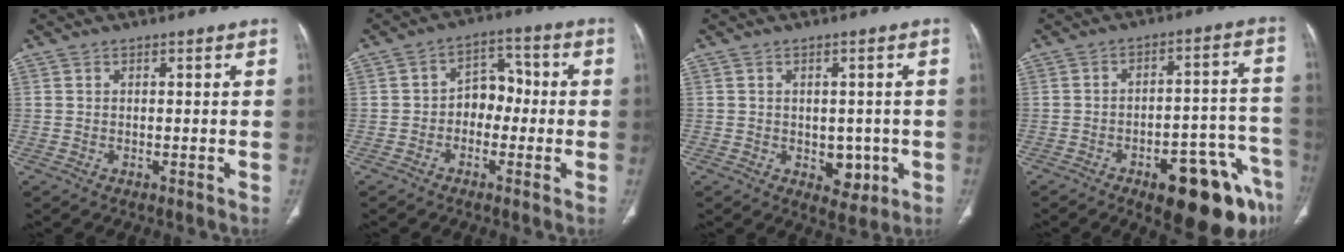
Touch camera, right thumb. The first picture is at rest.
{"total": 6.6, "force": [-1.1, 5.0, 4.1], "torque": [-0.028, 0.033, -0.032]}
{"total": 5.1, "force": [-1.1, 3.7, 3.3], "torque": [-0.013, -0.001, -0.004]}
{"total": 18.1, "force": [-10.5, 6.2, 13.4], "torque": [-0.106, 0.073, -0.135]}